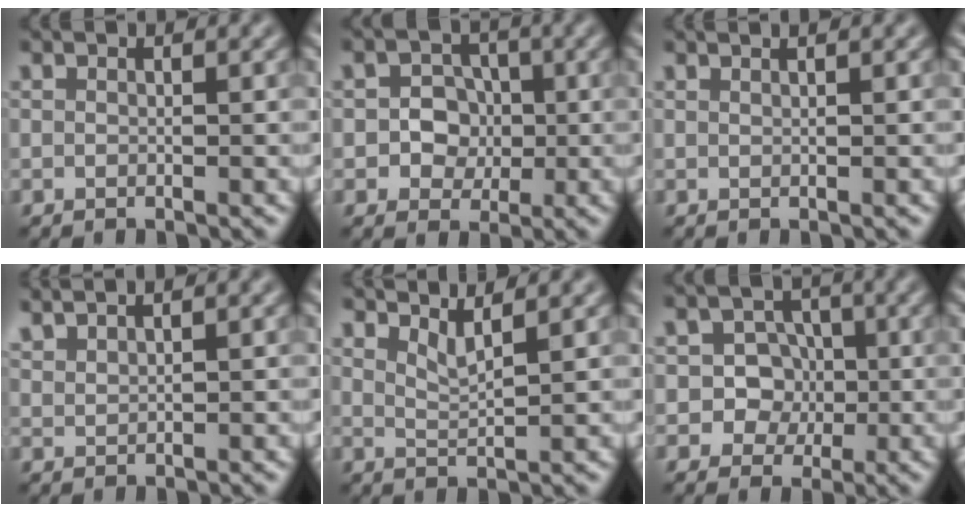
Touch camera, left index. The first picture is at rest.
{"total": 3.5, "force": [-0.4, 3.0, 1.8], "torque": [-0.013, -0.003, -0.026]}
{"total": 1.1, "force": [0.8, 0.4, 0.7], "torque": [-0.002, -0.004, 0.003]}
{"total": 2.6, "force": [2.3, 0.6, 1.0], "torque": [-0.006, 0.007, 0.032]}
{"total": 2.4, "force": [1.9, 0.4, 1.4], "torque": [-0.016, -0.002, 0.037]}
{"total": 4.3, "force": [-0.3, 3.9, 1.8], "torque": [-0.005, 0.010, -0.025]}